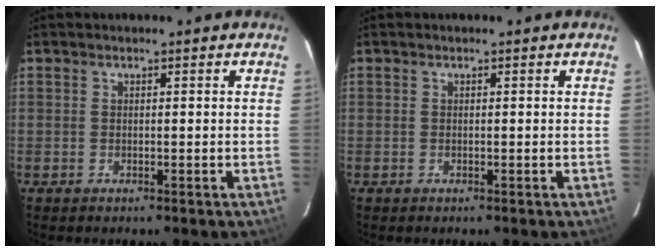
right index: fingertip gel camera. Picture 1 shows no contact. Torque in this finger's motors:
{"motor_torque": [0.00, 0.29, 0.01, 0.00]}